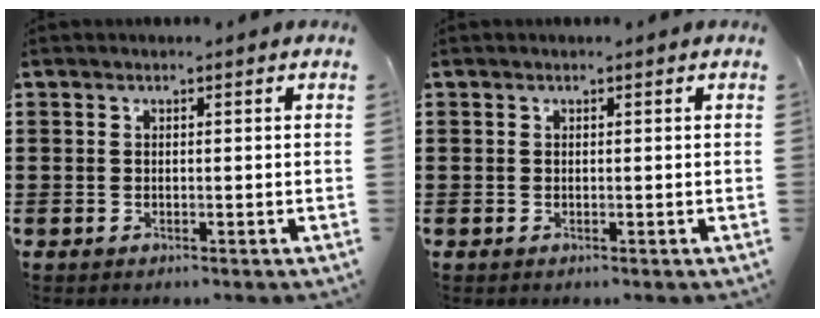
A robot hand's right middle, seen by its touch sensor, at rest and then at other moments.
{"total": 0.0}